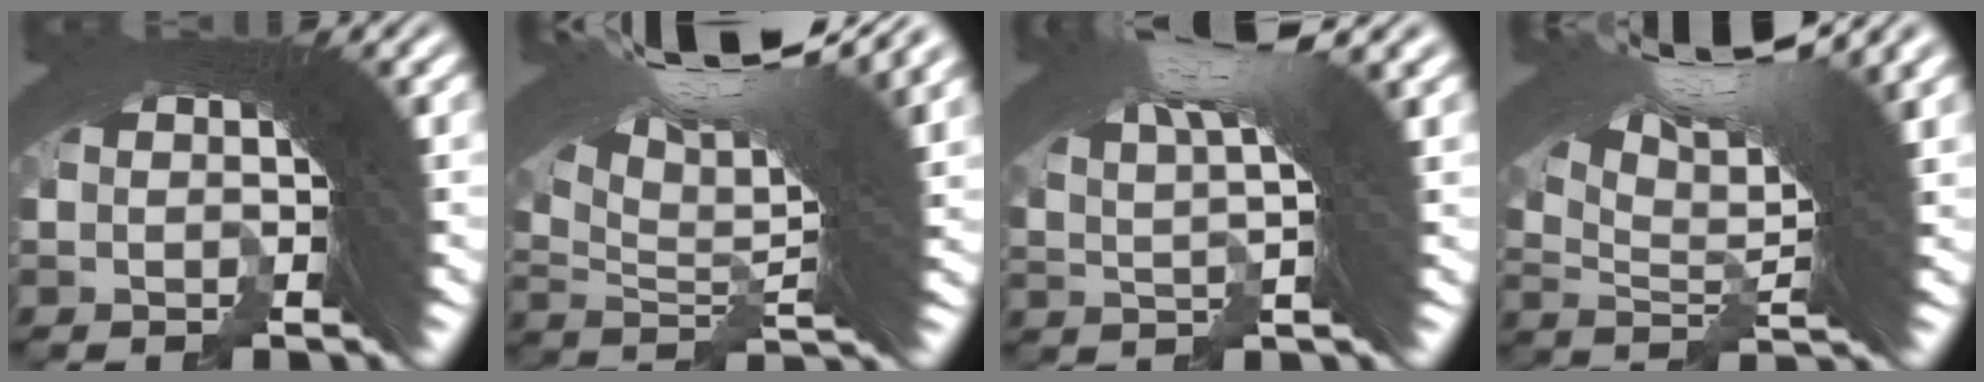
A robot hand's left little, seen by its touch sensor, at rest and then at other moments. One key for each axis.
{"total": 10.7, "fx": 4.4, "fy": 3.1, "fz": 9.2, "tx": -0.140, "ty": 0.013, "tz": 0.070}
{"total": 7.0, "fx": 3.8, "fy": 1.5, "fz": 5.7, "tx": -0.081, "ty": 0.022, "tz": 0.054}
{"total": 8.8, "fx": 4.0, "fy": 2.4, "fz": 7.4, "tx": -0.109, "ty": 0.010, "tz": 0.067}